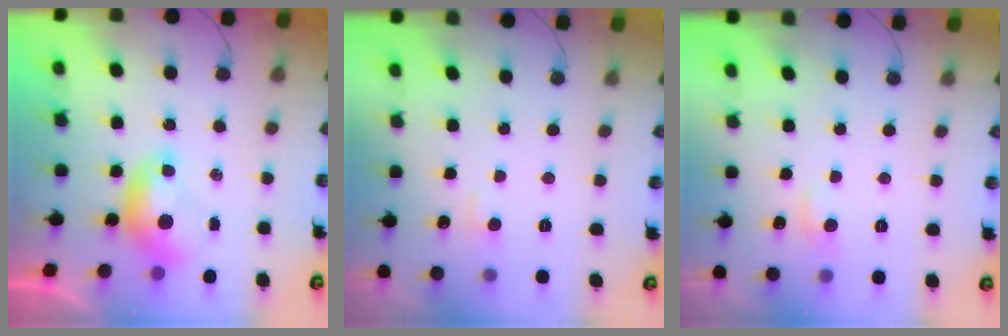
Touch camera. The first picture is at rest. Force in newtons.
{"total": 2.1, "press": 2.0, "slide": 0.6}
{"total": 0.9, "press": 0.1, "slide": 0.9}